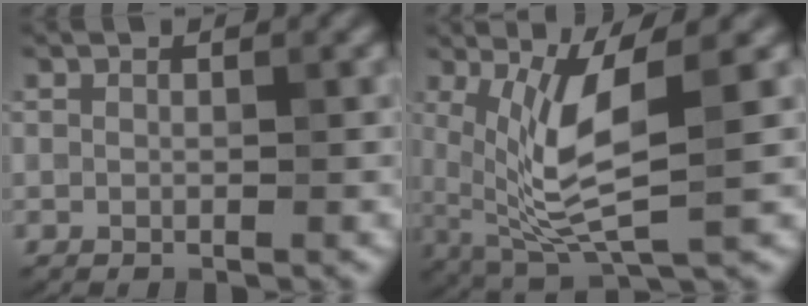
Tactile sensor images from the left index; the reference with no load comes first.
{"total": 7.2, "force": [1.0, 2.0, 6.8], "torque": [-0.140, -0.013, 0.027]}